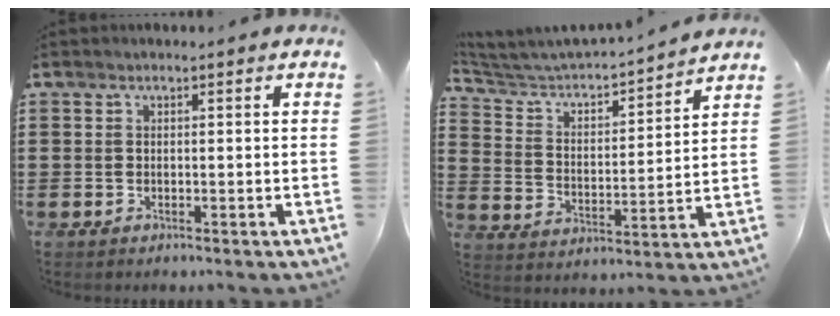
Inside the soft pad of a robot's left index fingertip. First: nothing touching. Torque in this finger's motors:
{"motor_torque": [-0.38, 0.38, 0.11, 0.07]}